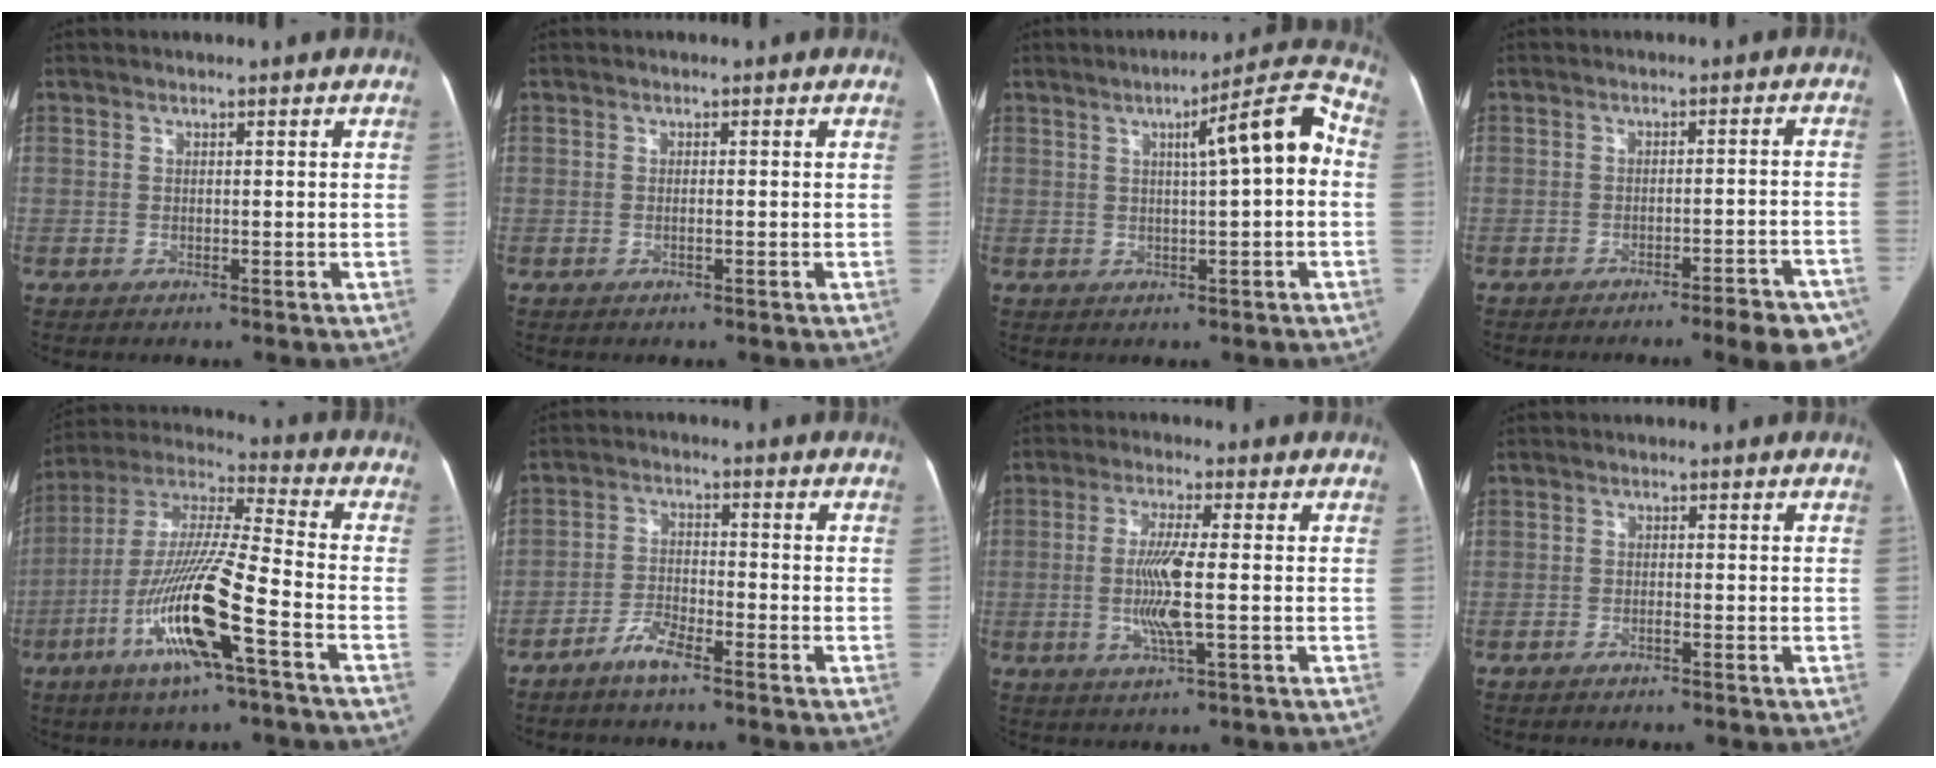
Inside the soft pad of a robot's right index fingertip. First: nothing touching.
{"total": 0.9, "force": [-0.3, 0.3, 0.8], "torque": [-0.017, 0.002, -0.005]}
{"total": 9.6, "force": [1.2, 1.0, 9.5], "torque": [-0.129, 0.032, 0.013]}
{"total": 9.4, "force": [-7.0, 1.5, 6.1], "torque": [-0.052, 0.022, -0.093]}
{"total": 17.7, "force": [-7.1, 0.9, 16.2], "torque": [-0.335, -0.011, -0.135]}
{"total": 4.9, "force": [-3.7, 1.4, 2.8], "torque": [-0.064, 0.003, -0.074]}
{"total": 7.6, "force": [-1.0, 0.6, 7.5], "torque": [-0.152, -0.005, -0.020]}
{"total": 1.0, "force": [-0.7, 0.4, 0.6], "torque": [-0.010, 0.002, -0.013]}